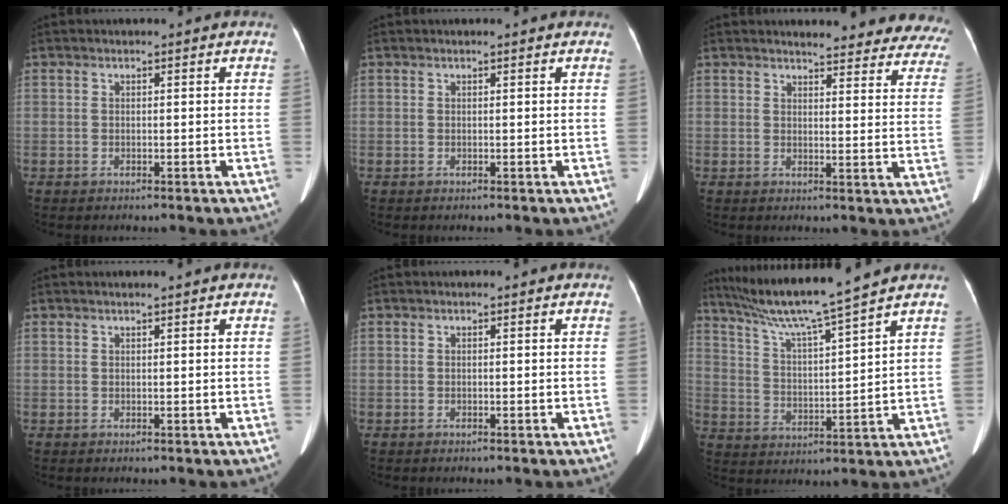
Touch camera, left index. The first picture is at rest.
{"total": 0.9, "force": [0.8, 0.1, 0.4], "torque": [-0.011, 0.012, 0.009]}
{"total": 18.3, "force": [17.3, 3.7, 4.6], "torque": [-0.025, -0.065, 0.171]}
{"total": 1.0, "force": [0.9, -0.1, 0.6], "torque": [-0.010, 0.012, 0.017]}
{"total": 0.0}
{"total": 12.4, "force": [10.5, -2.1, 6.3], "torque": [-0.115, 0.006, 0.188]}